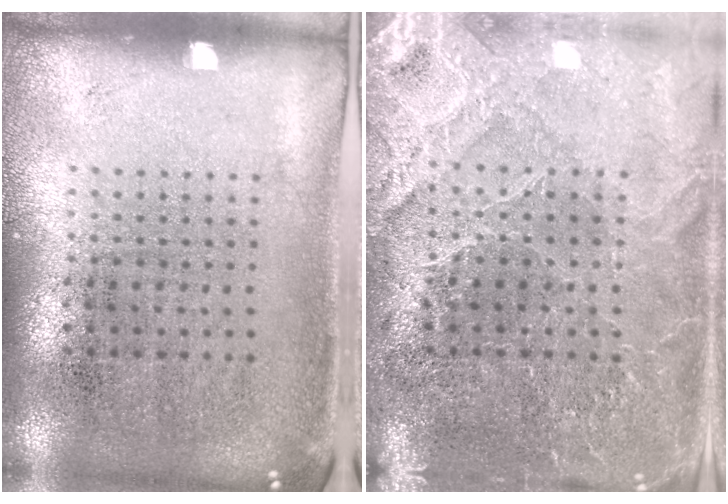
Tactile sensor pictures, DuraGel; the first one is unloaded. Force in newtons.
{"total": 3.7, "press": 3.5, "slide": 1.0}